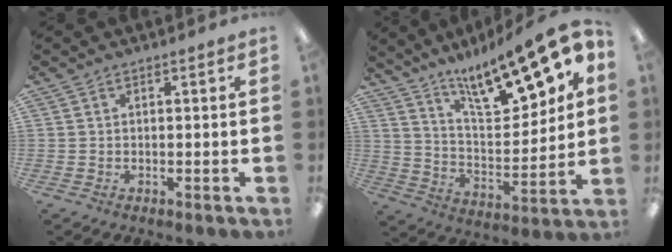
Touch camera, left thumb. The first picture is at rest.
{"total": 19.8, "force": [14.6, 5.8, 12.2], "torque": [-0.180, -0.098, 0.241]}